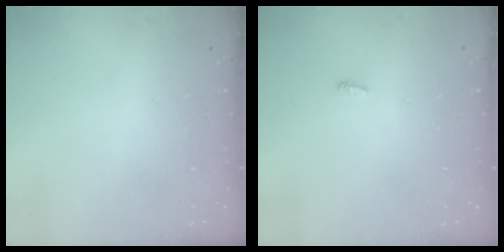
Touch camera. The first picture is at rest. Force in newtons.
{"total": 3.6, "press": 3.4, "slide": 1.0}